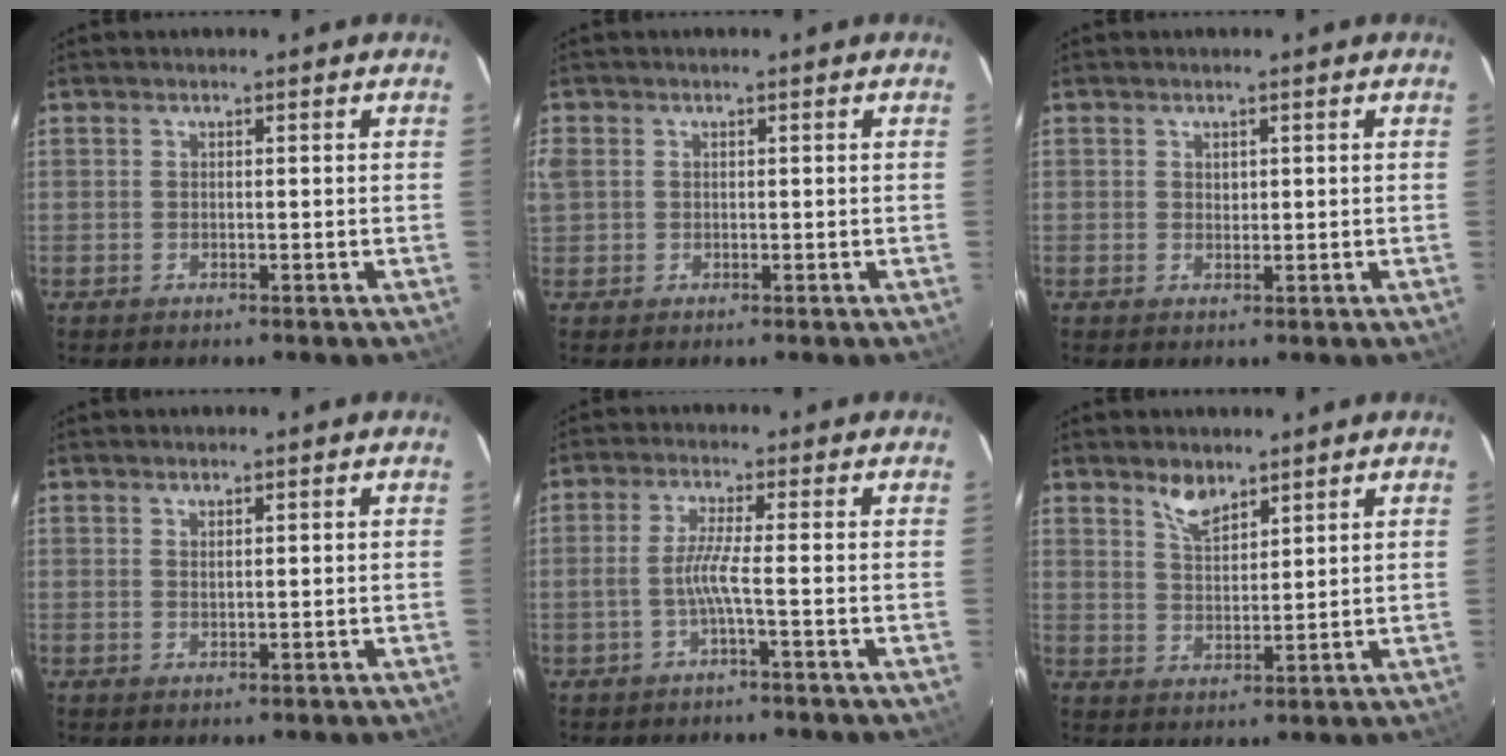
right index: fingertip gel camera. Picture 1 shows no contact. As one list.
[{"total": 4.3, "force": [0.6, 3.6, 2.3], "torque": [-0.052, 0.004, 0.012]}, {"total": 1.1, "force": [0.5, 0.9, 0.3], "torque": [-0.003, 0.003, 0.009]}, {"total": 1.0, "force": [0.7, 0.3, 0.7], "torque": [-0.012, 0.001, 0.013]}, {"total": 3.5, "force": [-1.3, -0.9, 3.1], "torque": [-0.071, -0.003, -0.023]}, {"total": 5.0, "force": [3.9, 1.9, 2.4], "torque": [-0.043, 0.003, 0.073]}]